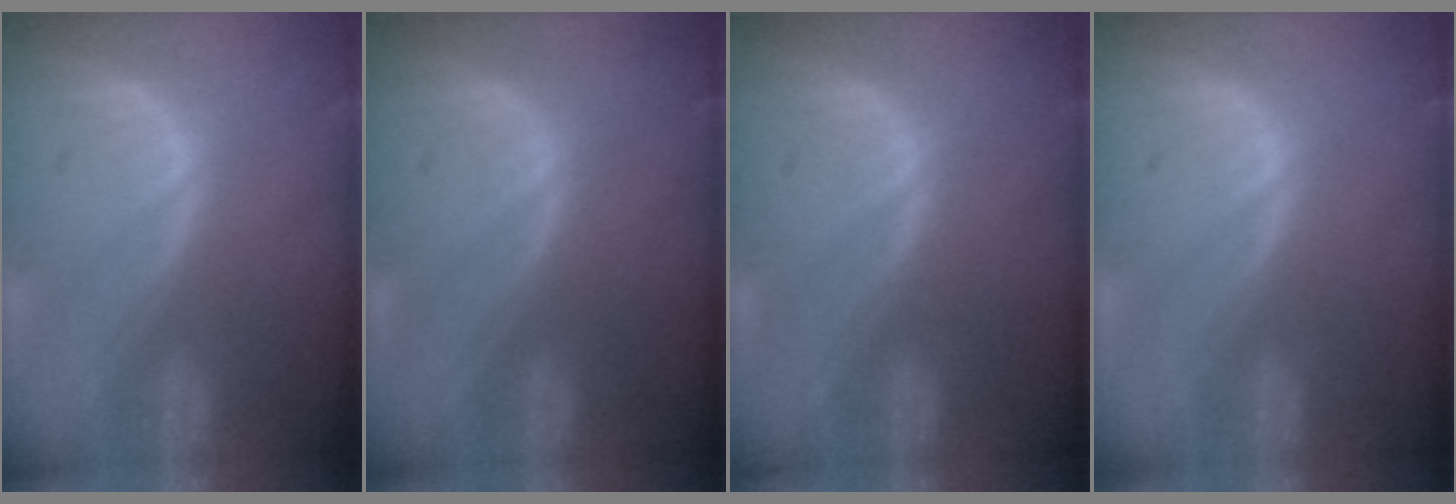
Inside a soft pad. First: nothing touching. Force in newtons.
{"total": 0.0}
{"total": 0.0}
{"total": 0.0}